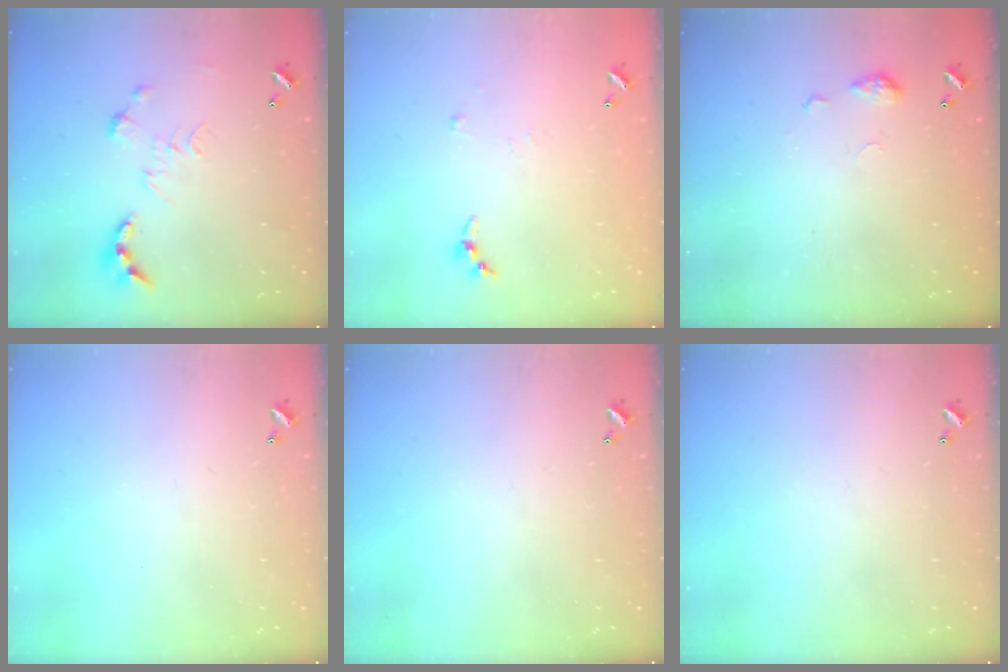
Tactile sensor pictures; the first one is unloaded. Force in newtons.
{"total": 3.0, "press": 2.9, "slide": 0.4}
{"total": 5.4, "press": 5.3, "slide": 0.7}
{"total": 0.0}
{"total": 0.0}
{"total": 0.0}